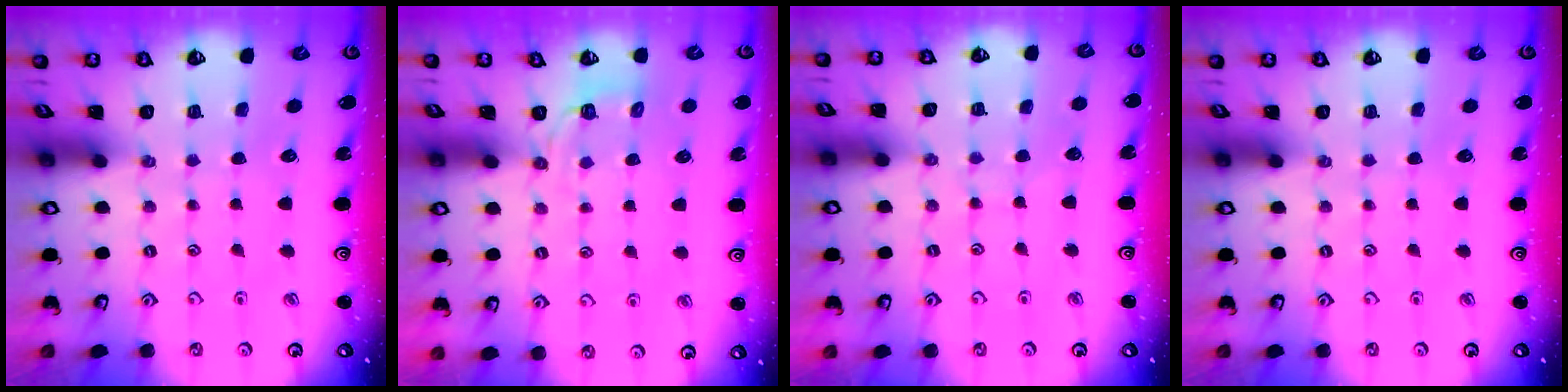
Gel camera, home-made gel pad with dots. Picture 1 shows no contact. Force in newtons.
{"total": 2.7, "press": 1.4, "slide": 2.3}
{"total": 4.0, "press": 3.9, "slide": 0.5}
{"total": 0.0}